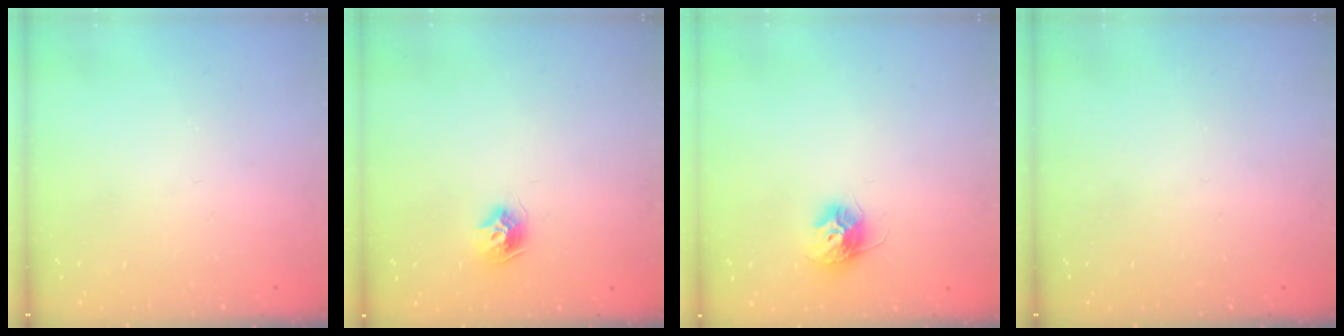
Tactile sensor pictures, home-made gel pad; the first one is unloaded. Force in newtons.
{"total": 8.7, "press": 8.7, "slide": 0.4}
{"total": 9.8, "press": 9.8, "slide": 0.3}
{"total": 0.0}